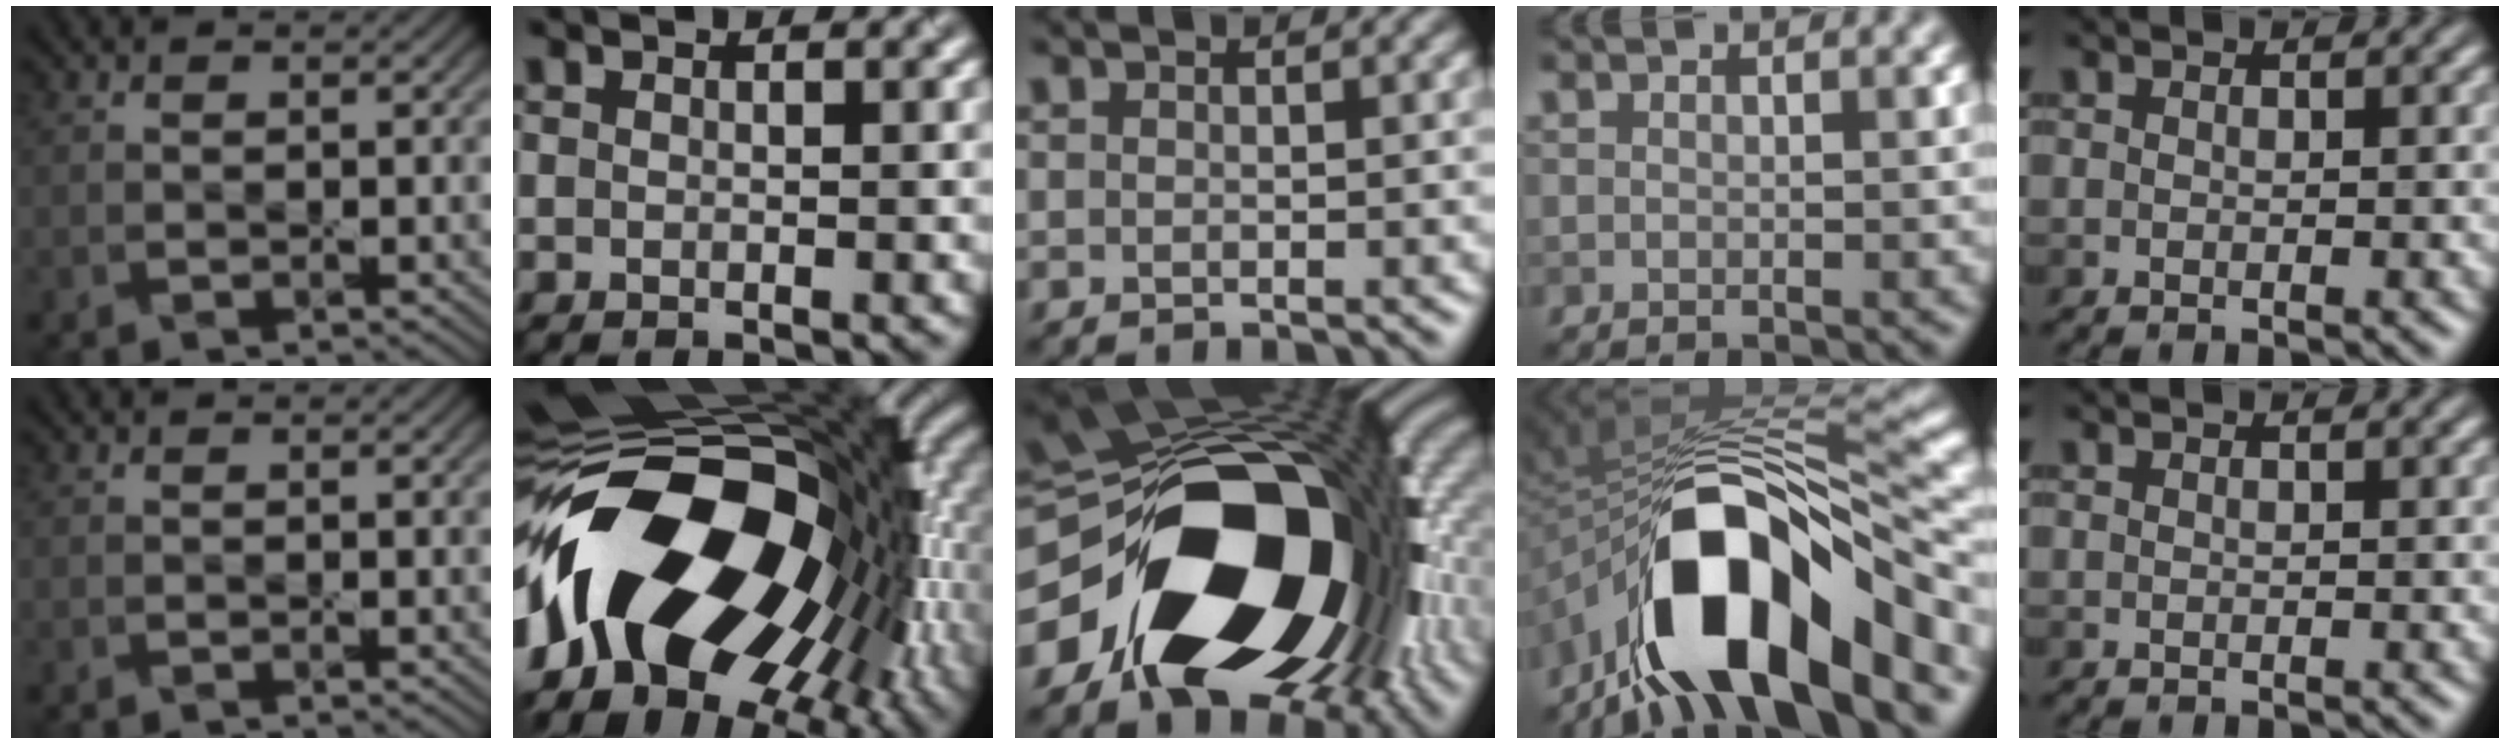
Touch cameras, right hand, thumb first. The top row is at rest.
{"index": {"total": 20.0, "force": [-4.5, 11.1, 16.0], "torque": [-0.294, -0.023, -0.084]}, "middle": {"total": 20.7, "force": [-5.0, 12.0, 16.0], "torque": [-0.307, -0.049, -0.074]}, "ring": {"total": 14.2, "force": [-7.8, 5.7, 10.4], "torque": [-0.161, 0.004, -0.136]}}